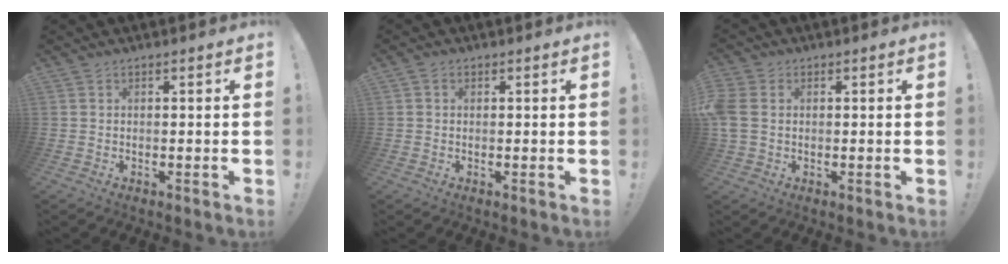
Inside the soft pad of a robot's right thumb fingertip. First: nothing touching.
{"total": 0.9, "force": [0.2, 0.8, 0.3], "torque": [-0.004, 0.003, 0.003]}
{"total": 5.9, "force": [0.6, 4.3, 3.9], "torque": [-0.097, 0.007, 0.015]}